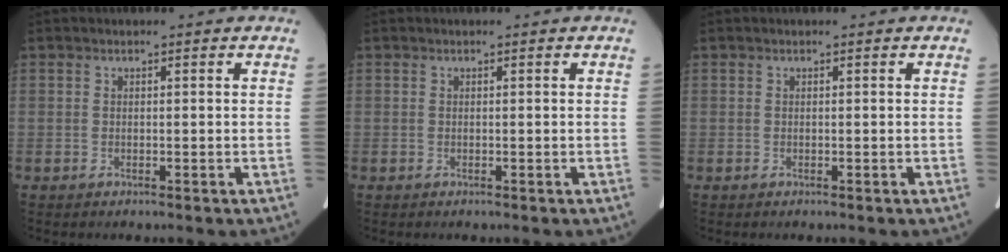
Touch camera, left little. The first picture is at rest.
{"total": 0.0}
{"total": 0.0}